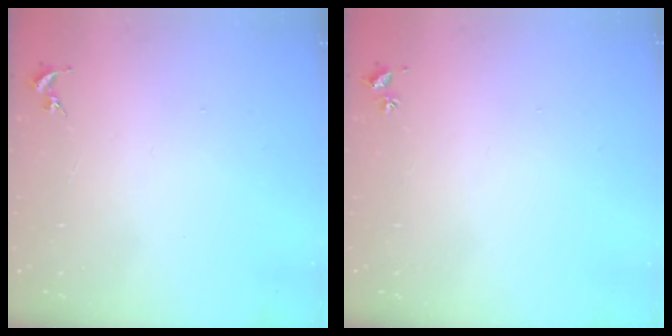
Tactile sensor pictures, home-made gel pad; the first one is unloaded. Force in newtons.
{"total": 2.0, "press": 2.0, "slide": 0.3}